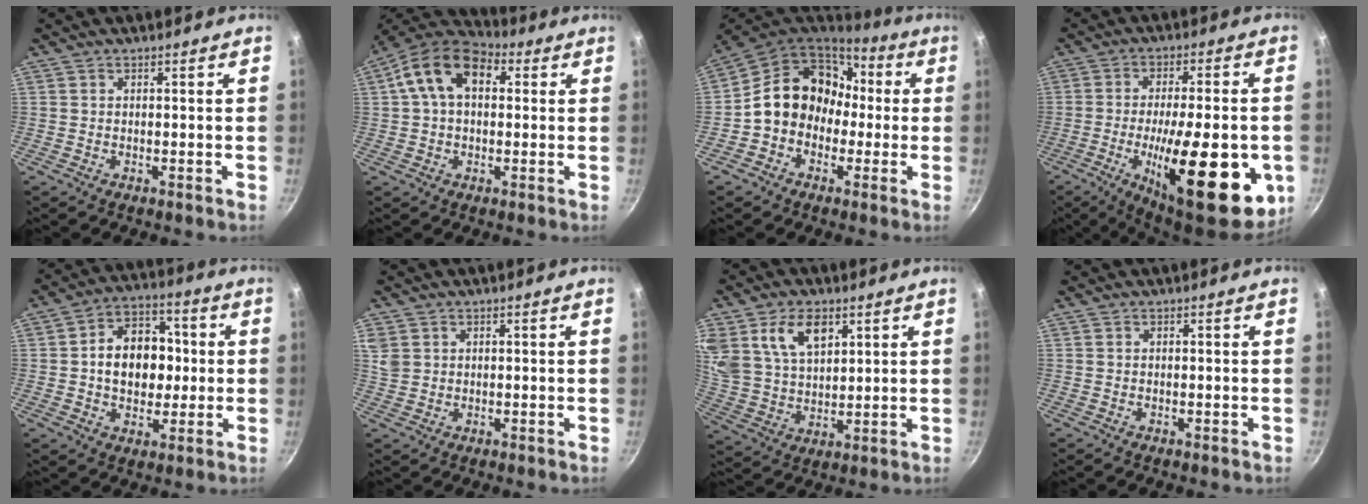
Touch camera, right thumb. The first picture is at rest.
{"total": 13.3, "force": [3.2, 8.7, 9.5], "torque": [-0.142, 0.027, 0.033]}
{"total": 15.5, "force": [0.3, 12.8, 8.6], "torque": [-0.103, 0.055, -0.008]}
{"total": 25.4, "force": [-7.1, 8.4, 22.9], "torque": [-0.307, 0.004, -0.096]}
{"total": 13.3, "force": [0.5, 9.9, 8.8], "torque": [-0.096, 0.021, -0.001]}
{"total": 4.2, "force": [1.6, 3.4, 1.8], "torque": [-0.028, -0.001, 0.036]}
{"total": 13.3, "force": [6.2, 8.4, 8.1], "torque": [-0.138, -0.020, 0.127]}
{"total": 0.0}